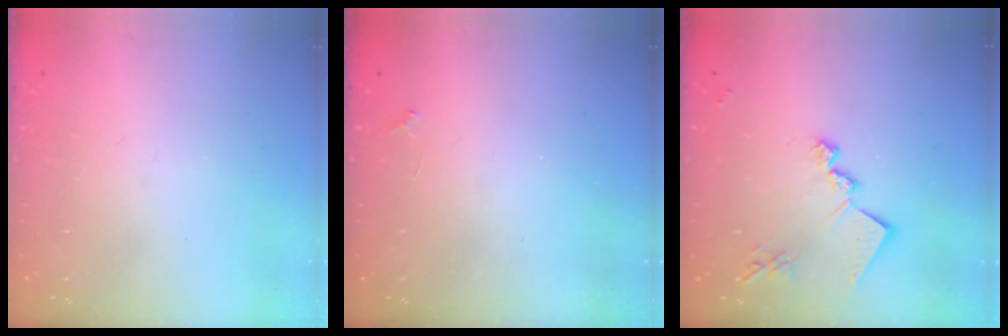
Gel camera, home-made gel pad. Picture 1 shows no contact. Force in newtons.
{"total": 2.0, "press": 1.9, "slide": 0.4}
{"total": 14.1, "press": 14.1, "slide": 0.6}